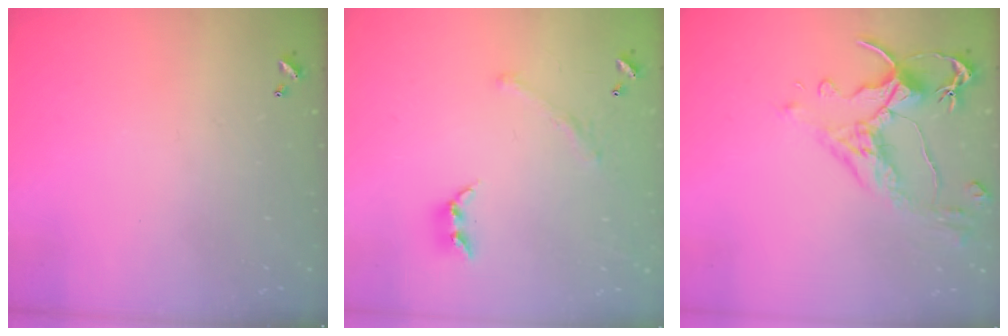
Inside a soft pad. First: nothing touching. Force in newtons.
{"total": 1.6, "press": 1.1, "slide": 1.1}
{"total": 3.3, "press": 3.0, "slide": 1.4}